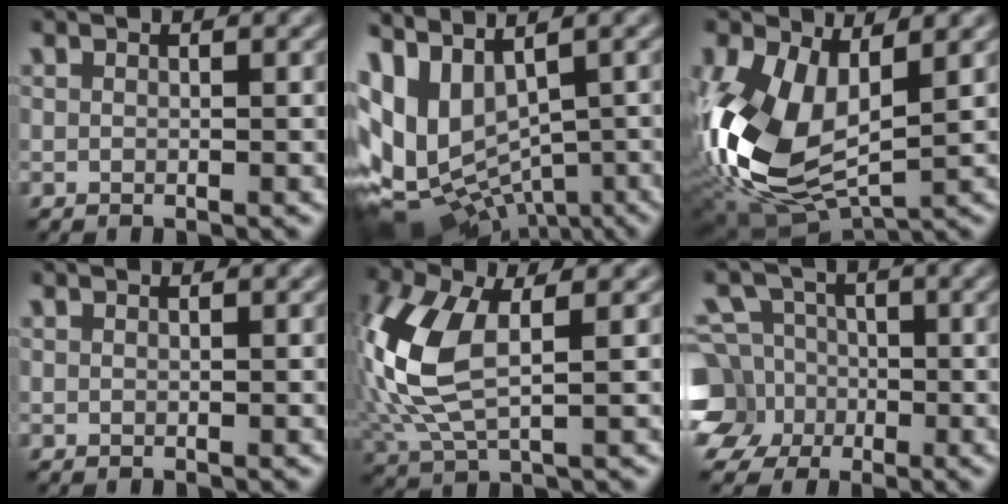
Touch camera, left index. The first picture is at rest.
{"total": 10.0, "force": [-0.6, 6.1, 7.9], "torque": [-0.147, -0.008, 0.038]}
{"total": 11.1, "force": [0.2, 6.5, 8.9], "torque": [-0.216, -0.024, 0.010]}
{"total": 0.0}
{"total": 9.0, "force": [0.5, 4.6, 7.7], "torque": [-0.203, 0.005, 0.008]}
{"total": 9.0, "force": [-2.8, 8.0, 3.0], "torque": [-0.071, 0.016, -0.083]}